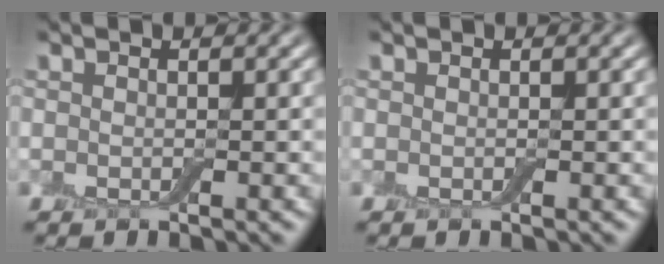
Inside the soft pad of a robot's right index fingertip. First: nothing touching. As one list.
[{"total": 0.0}]